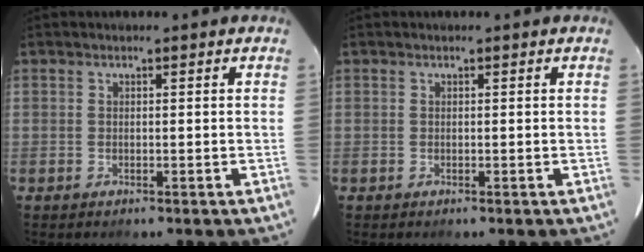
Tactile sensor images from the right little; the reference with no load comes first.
{"total": 0.0}